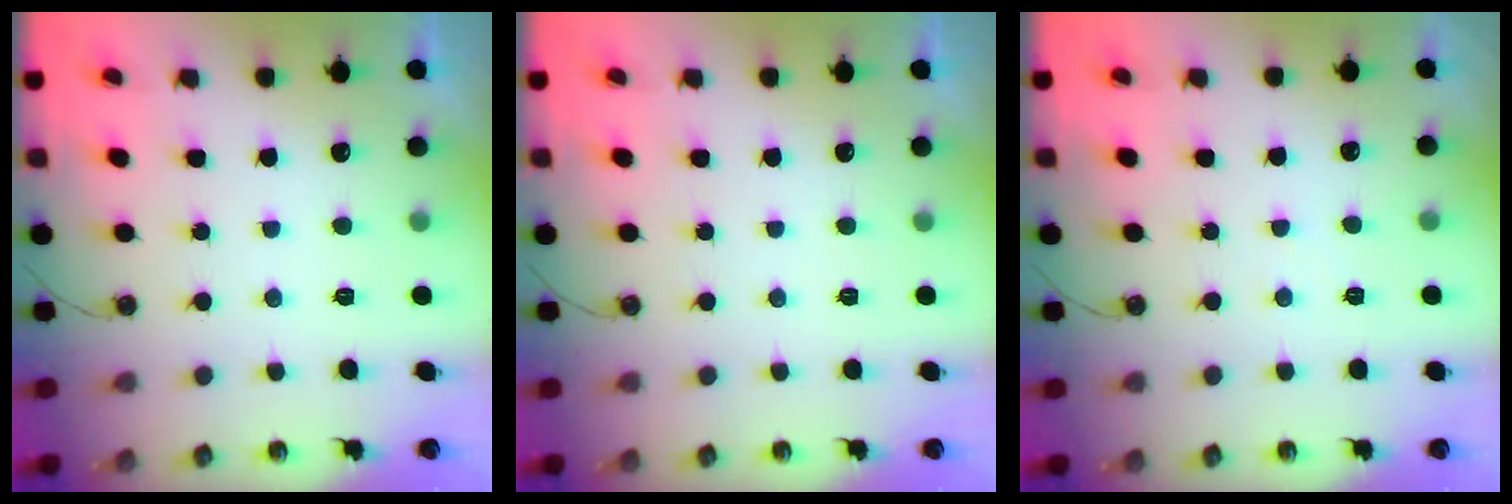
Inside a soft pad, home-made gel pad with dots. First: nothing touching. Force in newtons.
{"total": 0.0}
{"total": 2.5, "press": 2.4, "slide": 0.4}